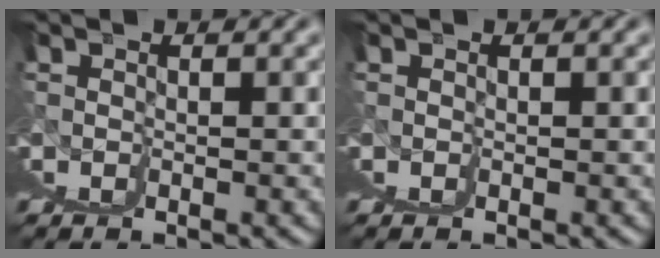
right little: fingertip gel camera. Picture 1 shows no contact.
{"total": 0.0}